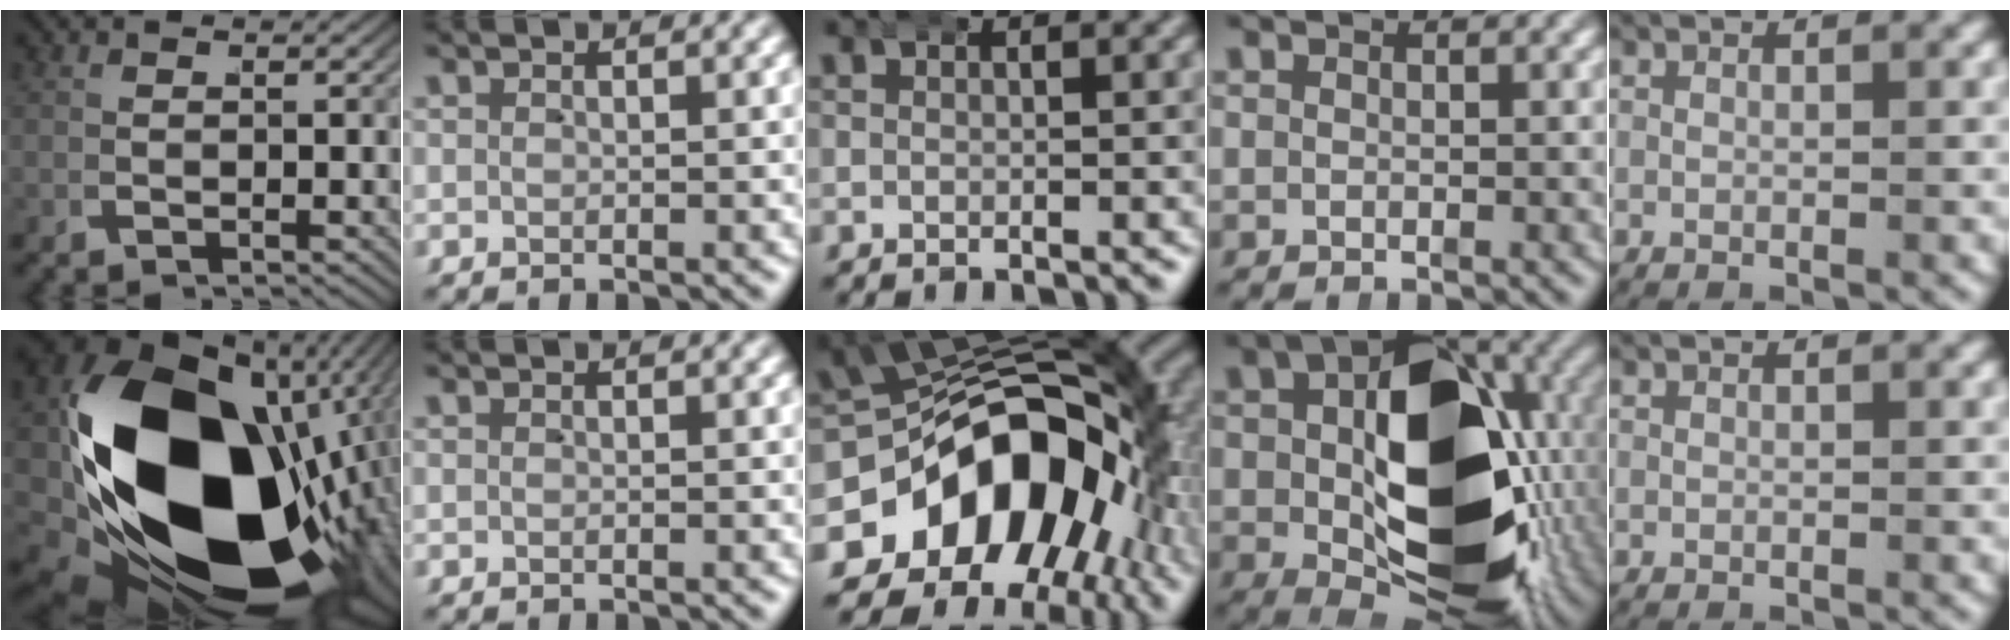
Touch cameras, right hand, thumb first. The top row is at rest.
{"thumb": {"total": 39.2, "force": [-5.2, 23.5, 30.9], "torque": [-0.509, -0.066, -0.044]}, "middle": {"total": 23.9, "force": [-3.4, 17.6, 15.7], "torque": [-0.275, -0.056, -0.043]}, "ring": {"total": 22.0, "force": [-2.3, 13.2, 17.4], "torque": [-0.287, -0.048, -0.007]}}